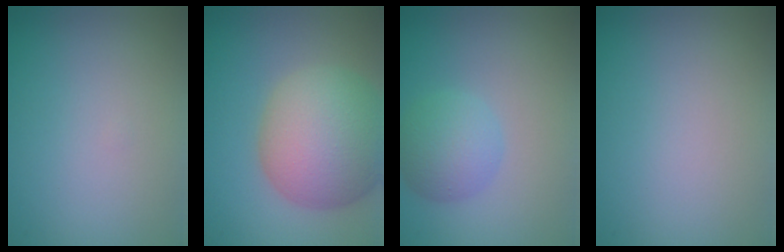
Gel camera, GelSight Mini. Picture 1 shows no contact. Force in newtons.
{"total": 10.1, "press": 10.0, "slide": 0.7}
{"total": 3.2, "press": 3.2, "slide": 0.0}
{"total": 0.0}